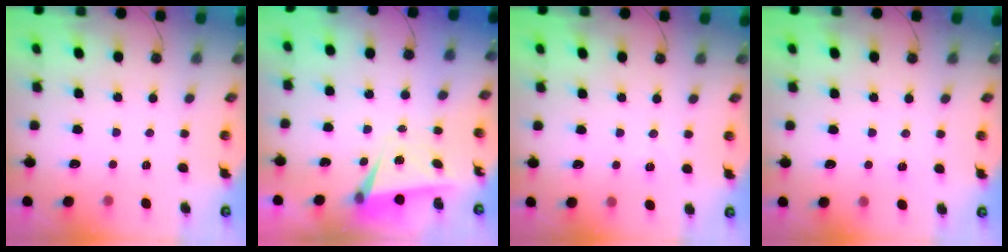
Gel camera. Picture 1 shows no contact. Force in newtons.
{"total": 5.4, "press": 5.3, "slide": 1.2}
{"total": 6.4, "press": 4.7, "slide": 4.4}
{"total": 6.3, "press": 4.4, "slide": 4.5}